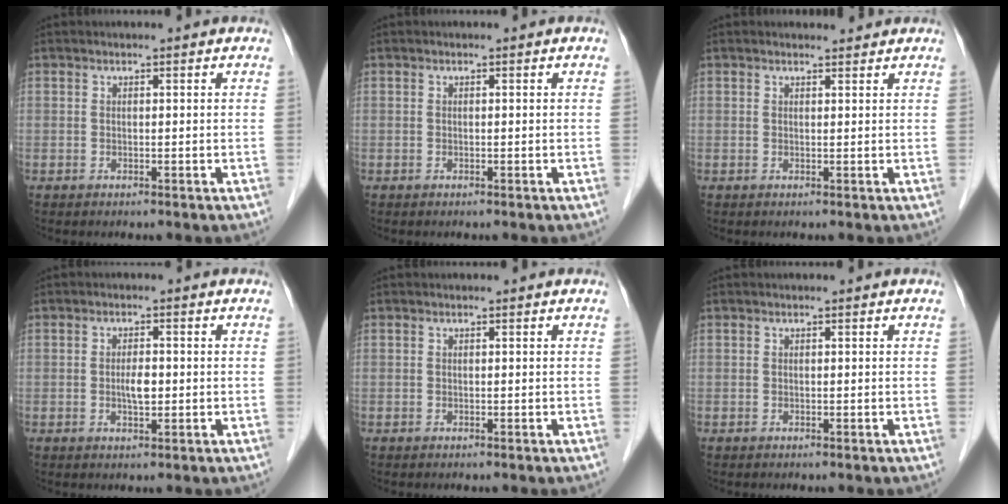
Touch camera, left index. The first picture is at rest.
{"total": 0.0}
{"total": 1.8, "force": [1.7, 0.5, 0.2], "torque": [-0.007, 0.005, 0.024]}
{"total": 2.6, "force": [-0.5, 1.0, 2.4], "torque": [-0.044, -0.001, -0.006]}
{"total": 0.0}
{"total": 0.0}